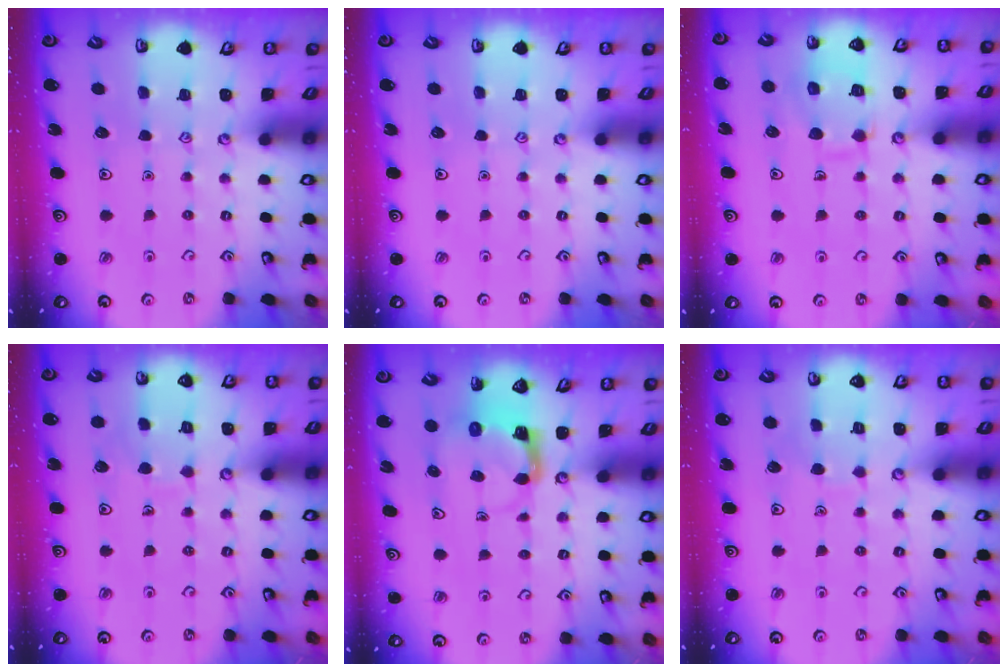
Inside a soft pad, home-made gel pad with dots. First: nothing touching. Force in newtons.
{"total": 0.0}
{"total": 11.6, "press": 11.6, "slide": 1.1}
{"total": 5.8, "press": 5.8, "slide": 0.4}
{"total": 4.0, "press": 3.9, "slide": 0.7}
{"total": 3.8, "press": 3.8, "slide": 0.2}